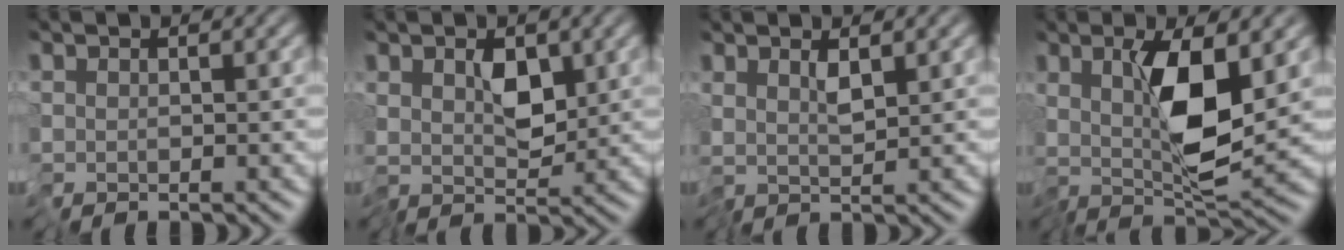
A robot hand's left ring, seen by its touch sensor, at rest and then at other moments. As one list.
[{"total": 3.1, "force": [0.4, 1.6, 2.6], "torque": [-0.043, -0.011, 0.011]}, {"total": 1.6, "force": [0.6, -0.2, 1.4], "torque": [-0.027, -0.004, 0.015]}, {"total": 5.4, "force": [0.9, 0.7, 5.3], "torque": [-0.096, -0.012, 0.018]}]